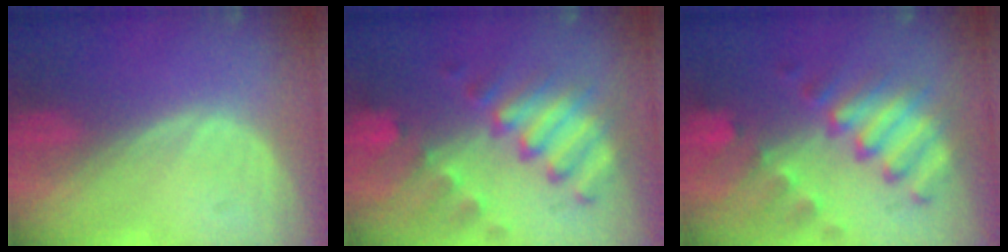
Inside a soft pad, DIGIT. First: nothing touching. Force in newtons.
{"total": 10.2, "press": 8.9, "slide": 5.0}
{"total": 10.2, "press": 8.9, "slide": 5.0}